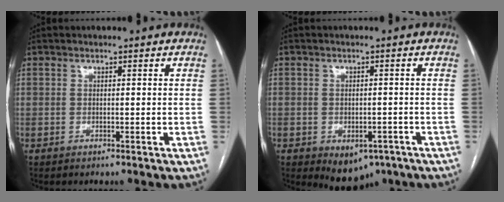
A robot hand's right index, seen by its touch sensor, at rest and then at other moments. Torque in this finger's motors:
{"motor_torque": [1.18, -0.96, 0.25, 0.02]}